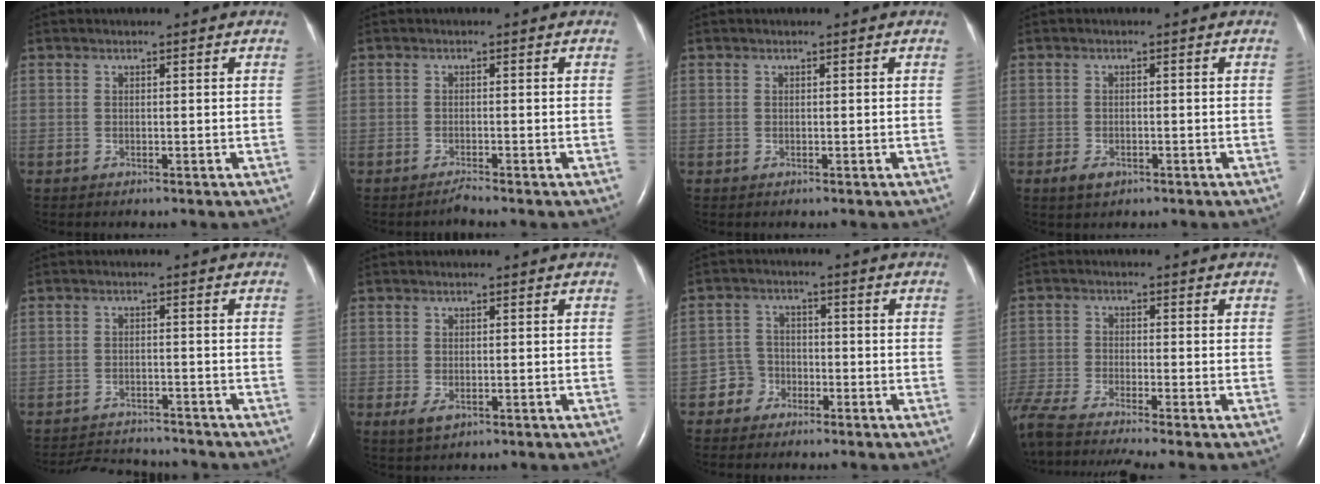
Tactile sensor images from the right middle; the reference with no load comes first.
{"total": 1.0, "force": [-1.0, -0.3, 0.2], "torque": [-0.005, -0.003, -0.016]}
{"total": 0.0}
{"total": 2.3, "force": [-1.3, 1.3, 1.4], "torque": [-0.030, -0.001, -0.016]}
{"total": 8.5, "force": [-8.3, 1.1, 1.3], "torque": [-0.025, 0.000, -0.122]}
{"total": 2.2, "force": [-0.8, 1.1, 1.7], "torque": [-0.036, -0.004, -0.010]}
{"total": 3.7, "force": [-2.2, 3.0, 0.0], "torque": [0.001, 0.014, -0.048]}
{"total": 13.7, "force": [-11.9, 0.0, 6.8], "torque": [-0.145, -0.024, -0.209]}